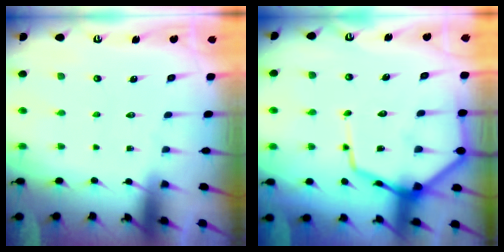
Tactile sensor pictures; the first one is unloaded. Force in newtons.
{"total": 13.0, "press": 13.0, "slide": 1.1}